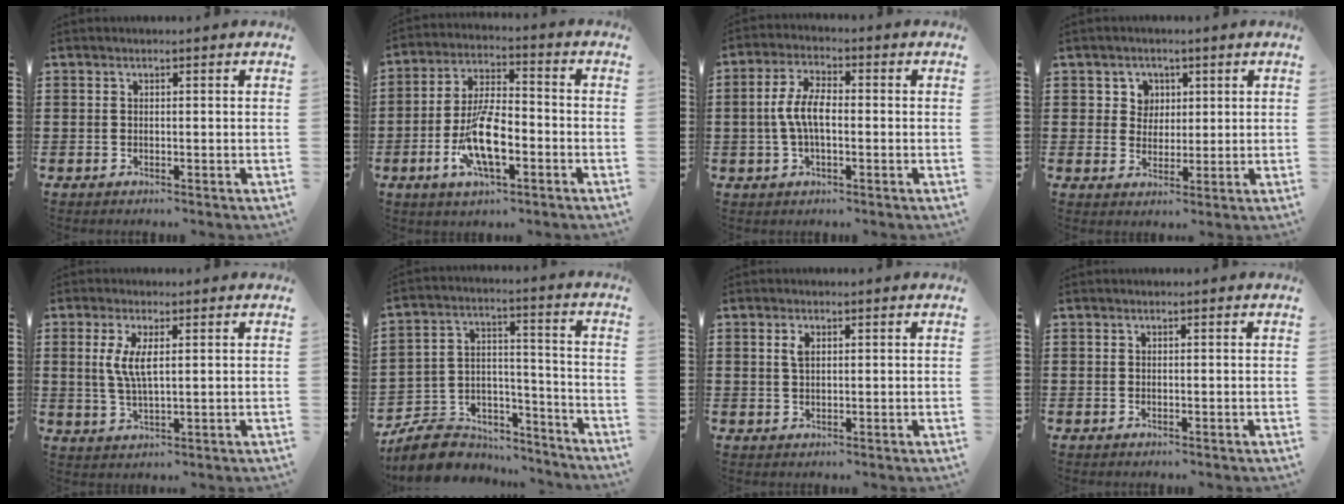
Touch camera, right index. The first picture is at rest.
{"total": 10.9, "force": [-3.6, 4.1, 9.4], "torque": [-0.197, -0.006, -0.065]}
{"total": 6.2, "force": [-0.6, 2.7, 5.6], "torque": [-0.127, -0.001, -0.019]}
{"total": 3.8, "force": [1.4, 3.5, 0.5], "torque": [-0.021, 0.010, 0.022]}
{"total": 5.0, "force": [1.2, 1.7, 4.6], "torque": [-0.101, 0.003, 0.016]}
{"total": 8.2, "force": [-6.9, 4.1, 1.5], "torque": [-0.041, 0.020, -0.131]}
{"total": 2.0, "force": [0.7, 1.0, 1.6], "torque": [-0.036, 0.005, 0.012]}
{"total": 0.0}